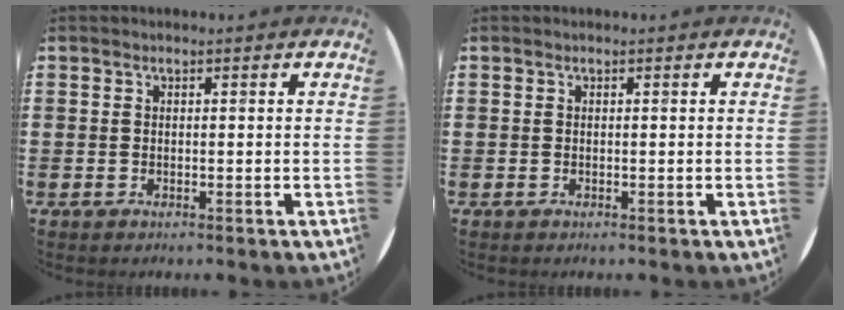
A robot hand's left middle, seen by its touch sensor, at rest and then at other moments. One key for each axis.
{"total": 0.0}